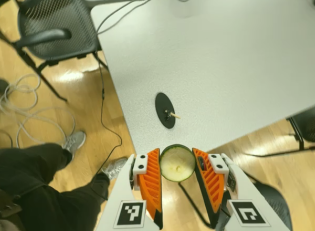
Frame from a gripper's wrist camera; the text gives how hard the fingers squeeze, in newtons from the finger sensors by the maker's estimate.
{"total": 9.5, "left": 9.3, "right": 9.6}